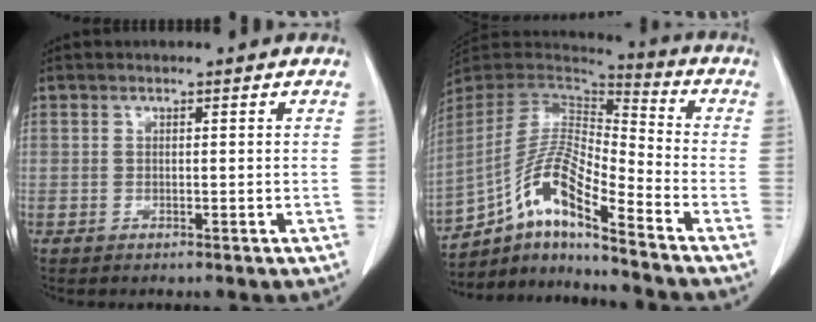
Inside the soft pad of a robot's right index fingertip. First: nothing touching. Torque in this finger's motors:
{"motor_torque": [0.82, -0.72, 0.31, 0.14]}